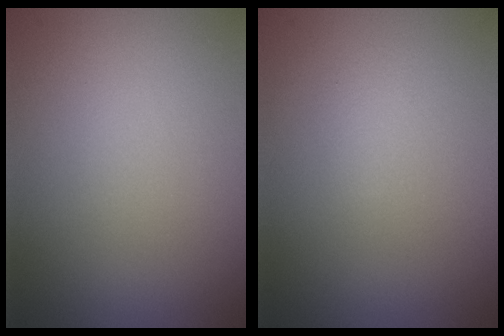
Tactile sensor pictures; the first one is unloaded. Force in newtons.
{"total": 0.7, "press": 0.7, "slide": 0.0}